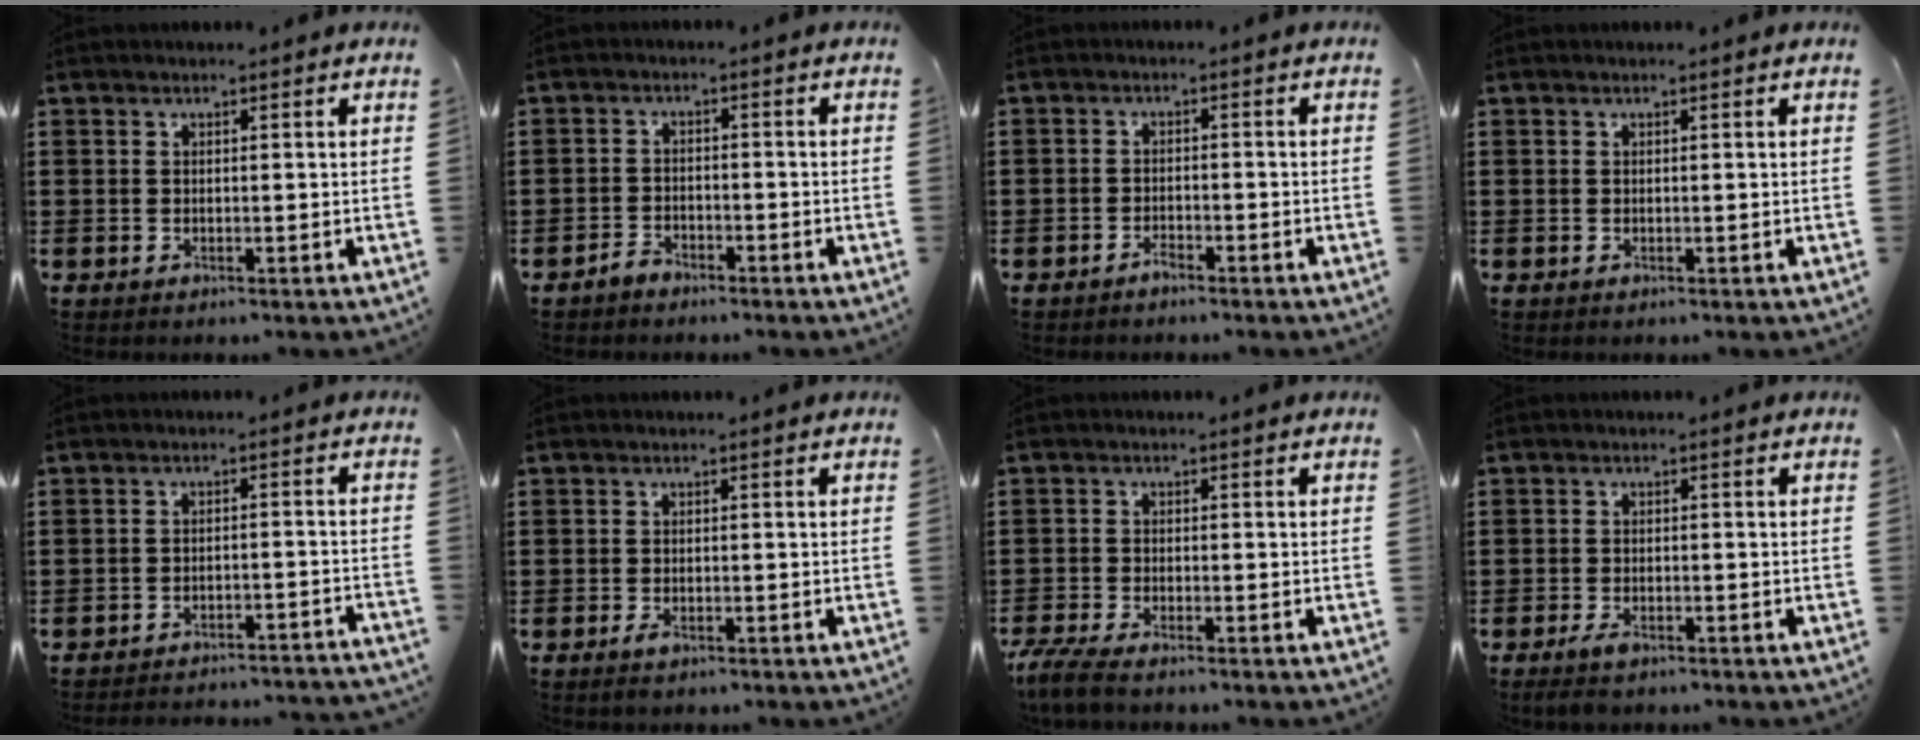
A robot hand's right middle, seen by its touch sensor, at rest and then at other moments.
{"total": 2.4, "force": [-2.1, 1.0, 0.2], "torque": [-0.009, 0.005, -0.045]}
{"total": 1.8, "force": [-1.6, 0.6, 0.3], "torque": [-0.010, 0.001, -0.034]}
{"total": 0.0}
{"total": 3.0, "force": [-3.0, -0.1, 0.3], "torque": [-0.009, 0.000, -0.062]}
{"total": 1.3, "force": [-0.8, 0.5, 0.9], "torque": [-0.027, -0.006, -0.018]}
{"total": 3.5, "force": [-3.2, 0.1, 1.5], "torque": [-0.046, -0.012, -0.067]}
{"total": 2.0, "force": [-1.4, 0.7, 1.4], "torque": [-0.041, -0.007, -0.030]}